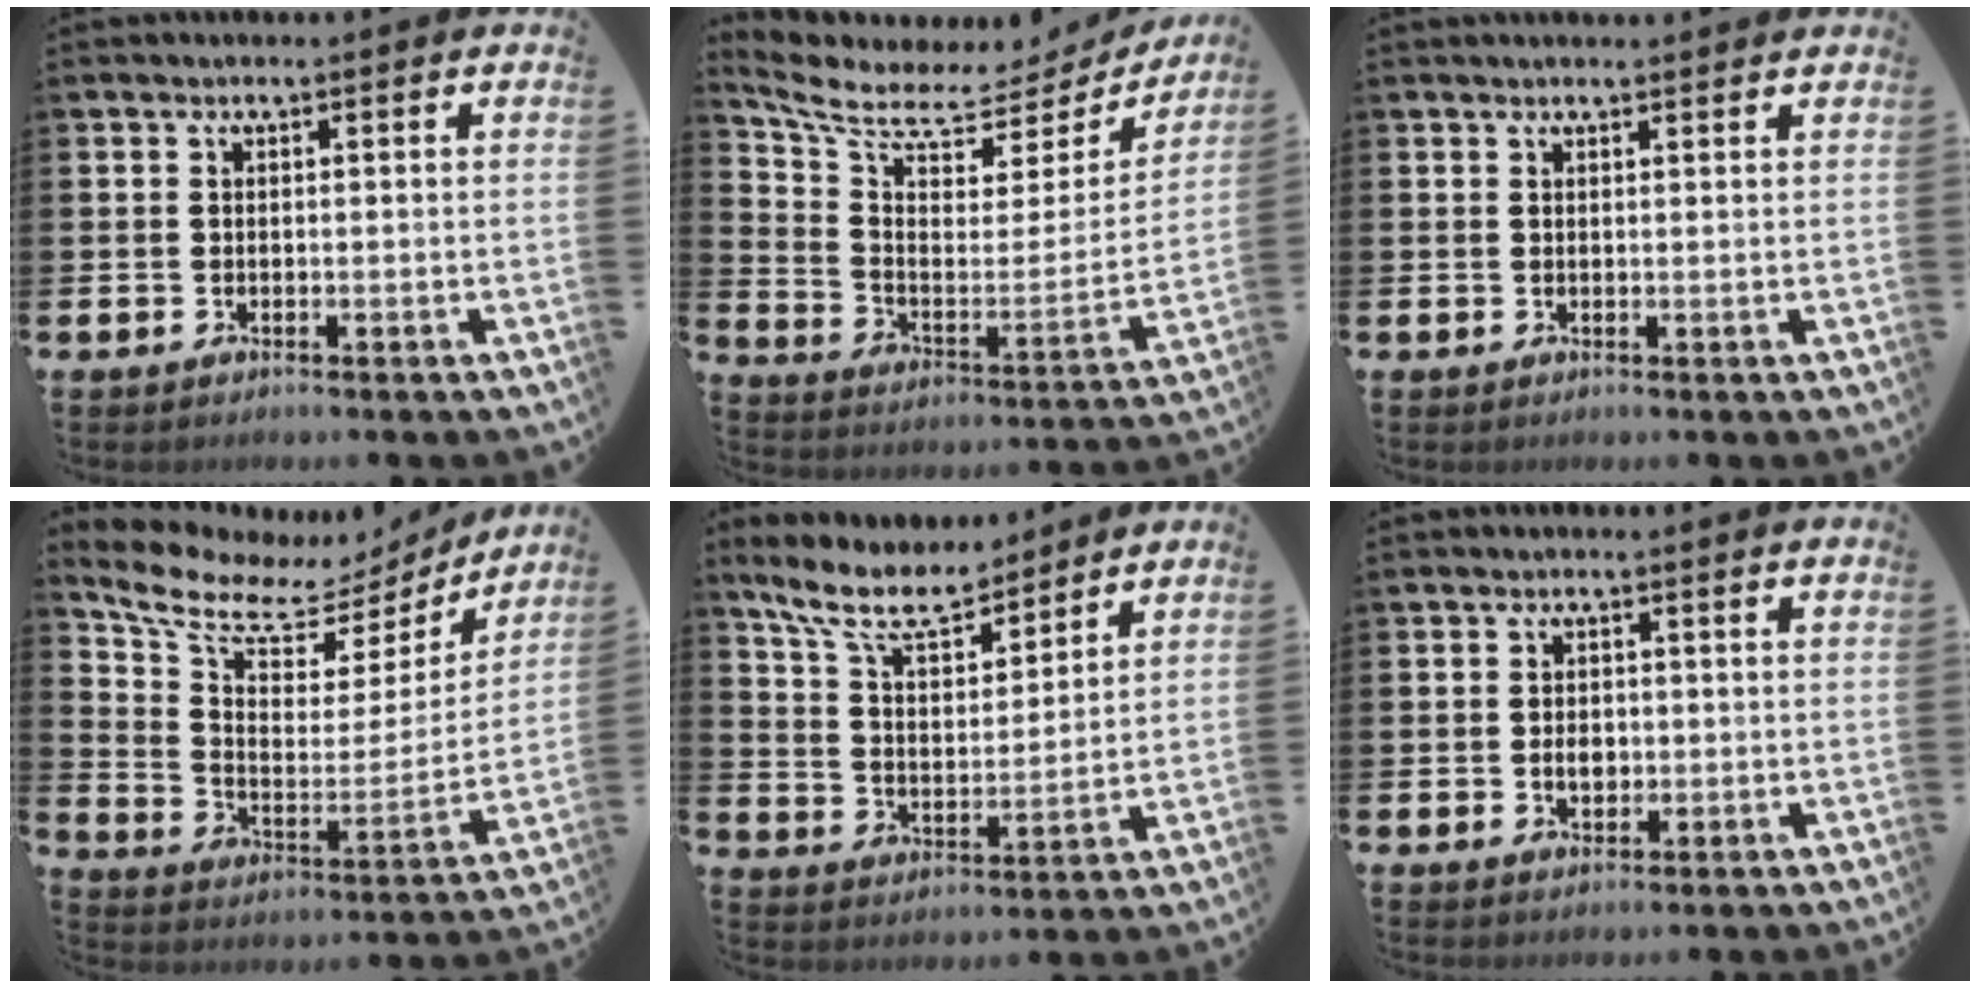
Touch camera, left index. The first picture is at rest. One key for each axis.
{"total": 7.3, "fx": 6.3, "fy": 2.8, "fz": 2.5, "tx": -0.091, "ty": -0.048, "tz": 0.104}
{"total": 1.0, "fx": 1.0, "fy": 0.0, "fz": 0.2, "tx": 0.008, "ty": -0.003, "tz": 0.016}
{"total": 9.0, "fx": 7.6, "fy": 3.9, "fz": 3.0, "tx": -0.100, "ty": -0.048, "tz": 0.129}
{"total": 9.3, "fx": 8.1, "fy": 2.7, "fz": 3.5, "tx": -0.107, "ty": -0.038, "tz": 0.148}
{"total": 2.5, "fx": -0.2, "fy": 1.8, "fz": 1.7, "tx": -0.018, "ty": -0.001, "tz": -0.009}